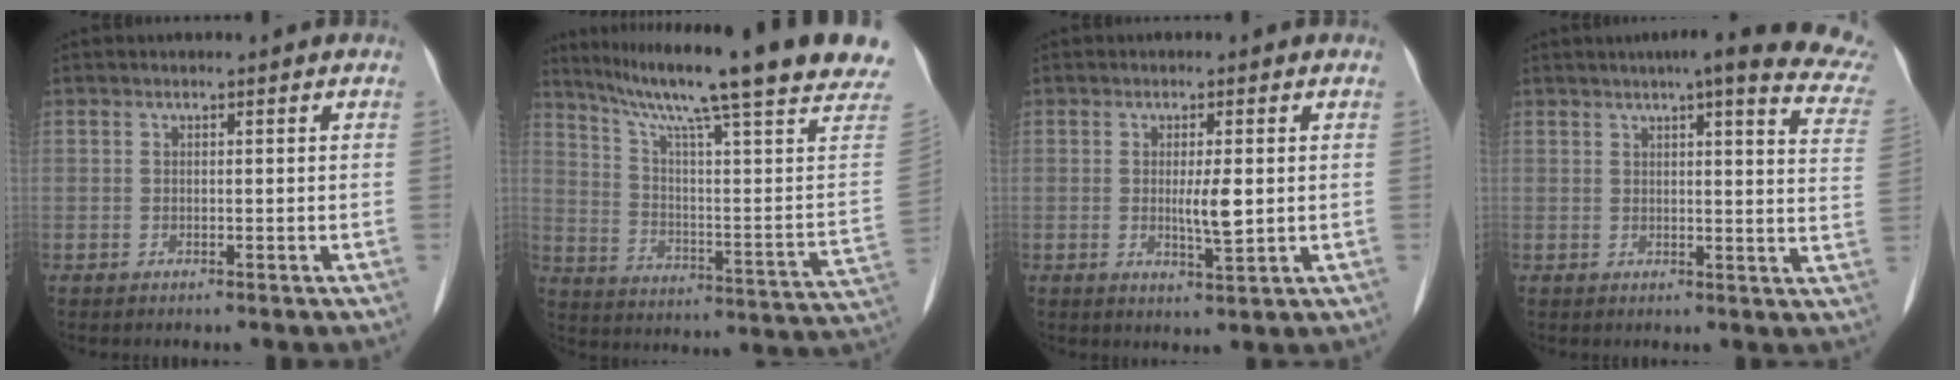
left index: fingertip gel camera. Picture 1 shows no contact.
{"total": 25.0, "force": [18.5, 0.1, 16.8], "torque": [-0.262, -0.037, 0.254]}
{"total": 3.6, "force": [0.2, 0.6, 3.6], "torque": [-0.064, -0.006, 0.004]}
{"total": 18.0, "force": [15.2, 2.0, 9.5], "torque": [-0.105, -0.016, 0.160]}